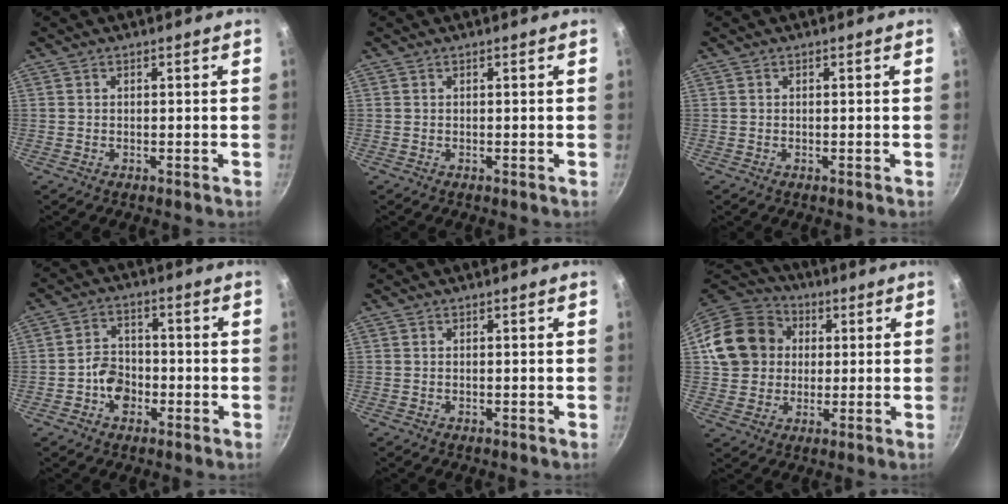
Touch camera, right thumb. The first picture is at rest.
{"total": 0.0}
{"total": 0.0}
{"total": 6.2, "force": [-2.2, 4.8, 3.4], "torque": [-0.032, 0.022, -0.044]}
{"total": 0.0}
{"total": 15.8, "force": [3.0, 13.8, 7.3], "torque": [-0.120, 0.028, 0.047]}